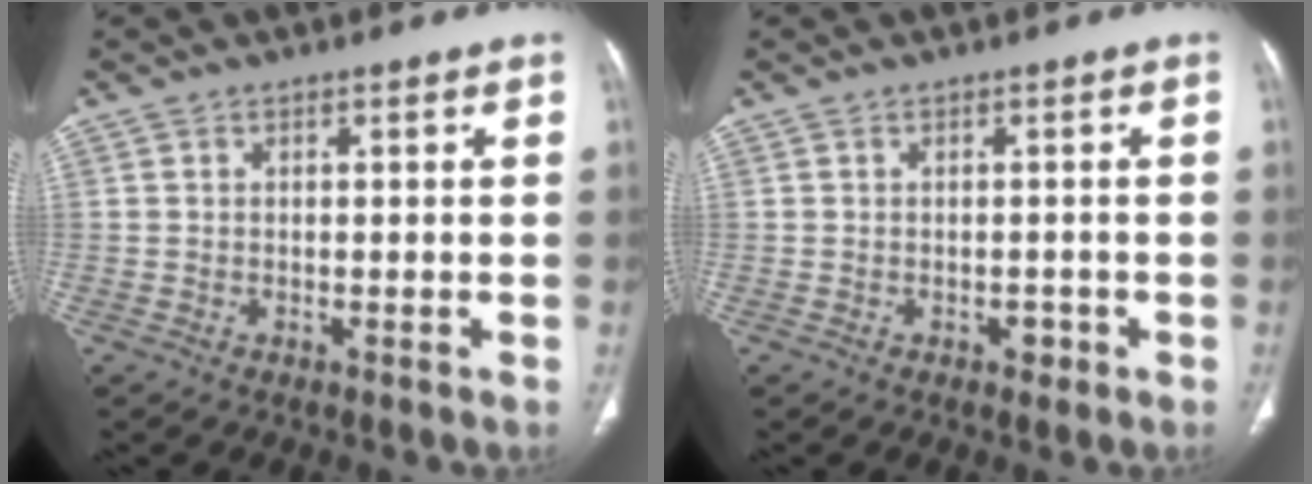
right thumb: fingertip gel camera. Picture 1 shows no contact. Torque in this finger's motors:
{"motor_torque": [1.69, 1.19, 0.56, -0.17, -0.05]}